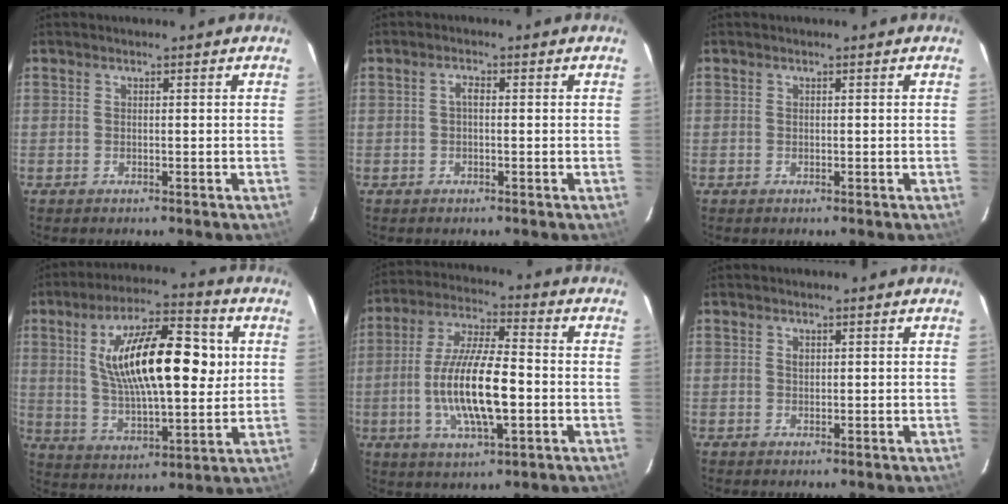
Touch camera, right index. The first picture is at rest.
{"total": 1.4, "force": [-0.1, 0.6, 1.2], "torque": [-0.023, 0.008, -0.004]}
{"total": 0.0}
{"total": 20.1, "force": [4.0, 7.3, 18.2], "torque": [-0.319, 0.020, 0.073]}
{"total": 15.2, "force": [-2.9, 4.2, 14.3], "torque": [-0.283, -0.006, -0.053]}
{"total": 0.9, "force": [0.3, 0.6, 0.5], "torque": [-0.007, 0.003, 0.007]}